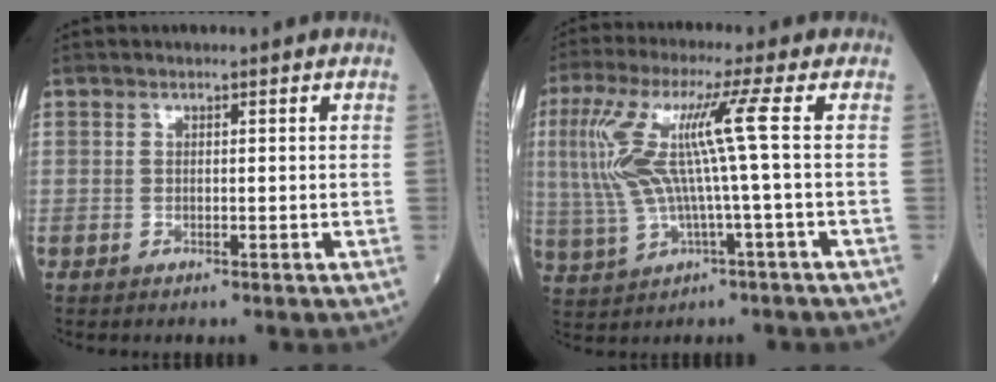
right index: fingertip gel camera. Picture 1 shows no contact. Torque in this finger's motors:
{"motor_torque": [1.78, 0.36, 0.84, 0.21]}